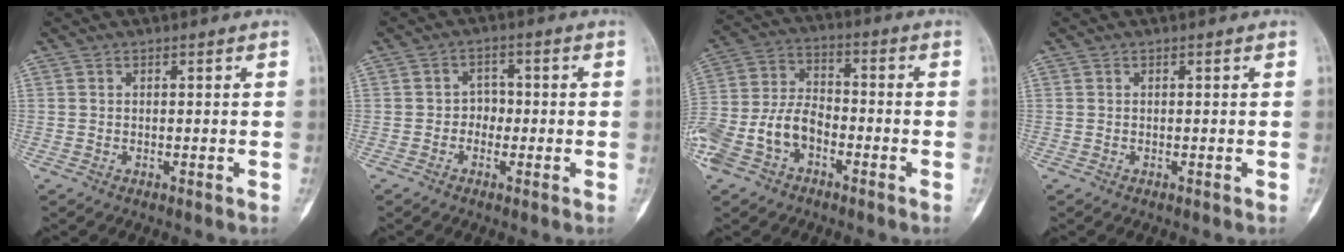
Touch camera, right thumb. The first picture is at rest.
{"total": 3.0, "force": [-0.7, 2.6, 1.3], "torque": [0.009, 0.012, -0.020]}
{"total": 13.6, "force": [-5.7, 8.8, 8.6], "torque": [-0.178, 0.042, -0.112]}
{"total": 0.0}